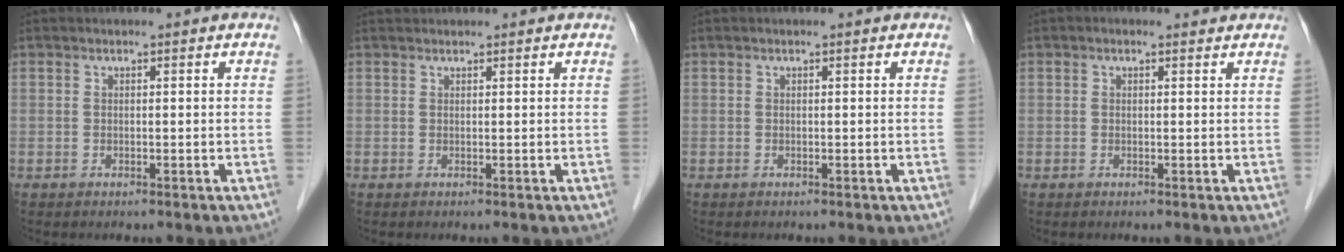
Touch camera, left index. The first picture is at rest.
{"total": 2.1, "force": [2.0, 0.3, 0.4], "torque": [-0.007, 0.028, 0.033]}
{"total": 0.0}
{"total": 1.1, "force": [0.7, 0.6, 0.5], "torque": [-0.014, 0.009, 0.007]}